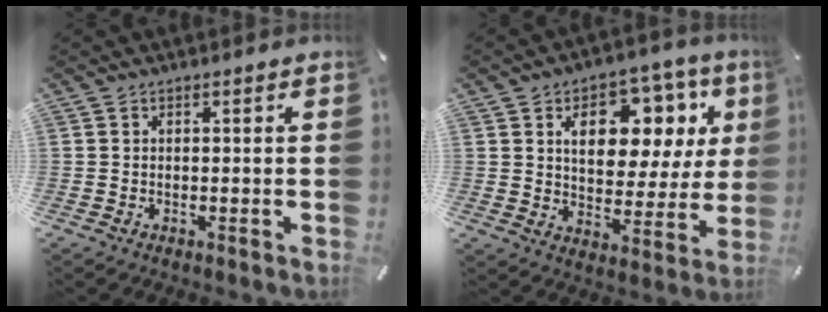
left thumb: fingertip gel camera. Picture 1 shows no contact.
{"total": 14.6, "force": [6.0, 9.5, 9.3], "torque": [-0.125, -0.029, 0.101]}